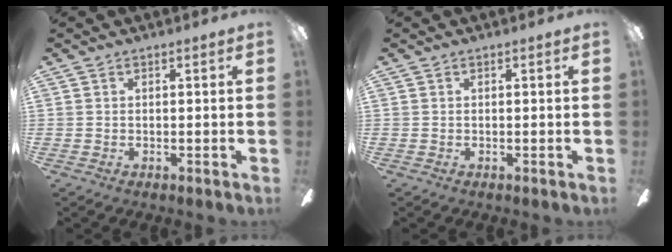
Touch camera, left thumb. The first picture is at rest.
{"total": 0.0}